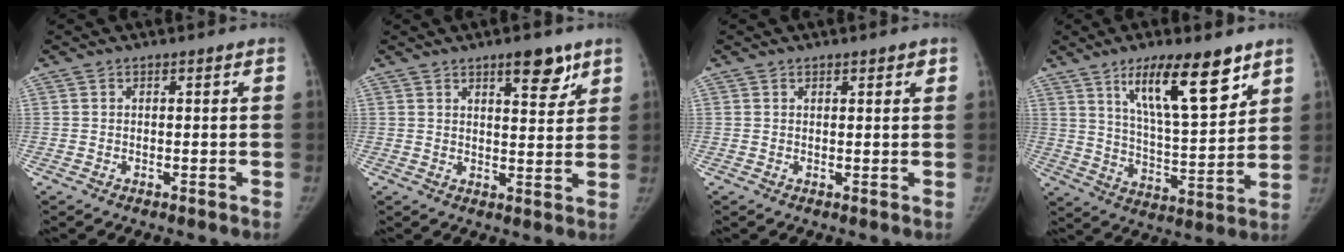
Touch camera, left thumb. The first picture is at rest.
{"total": 6.9, "force": [4.4, 2.5, 4.6], "torque": [-0.042, -0.027, 0.062]}
{"total": 1.6, "force": [1.1, 0.6, 1.0], "torque": [-0.005, -0.004, 0.013]}
{"total": 16.4, "force": [9.6, 4.6, 12.4], "torque": [-0.176, -0.054, 0.168]}